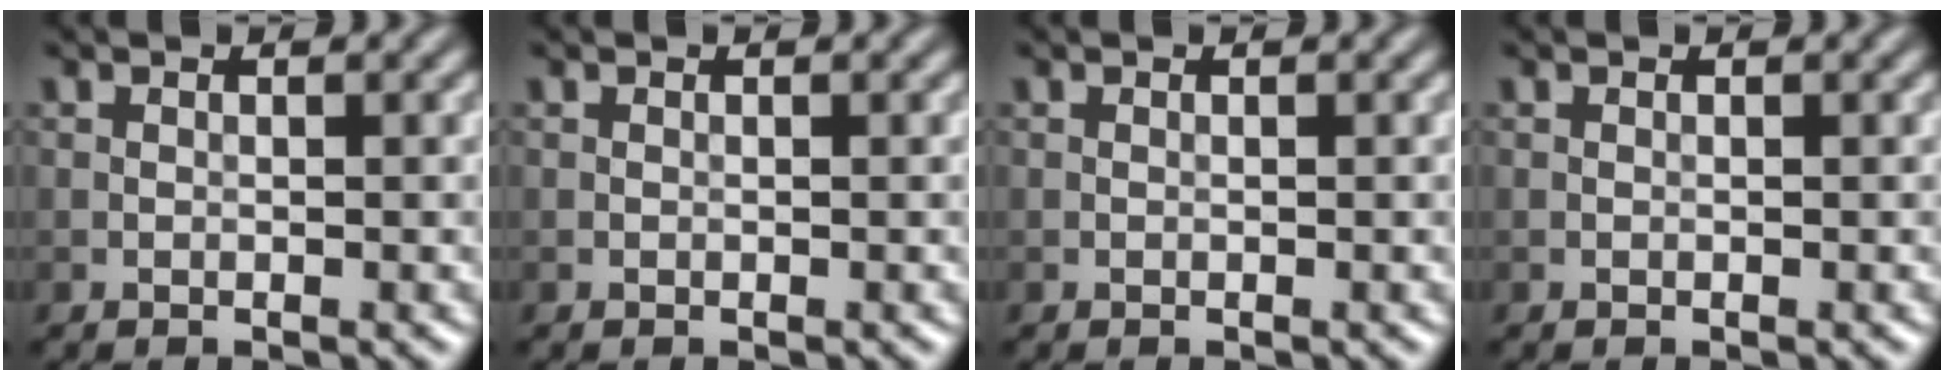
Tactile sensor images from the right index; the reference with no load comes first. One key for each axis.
{"total": 0.0}
{"total": 0.0}
{"total": 0.0}